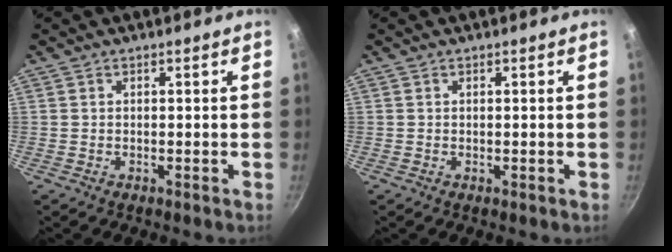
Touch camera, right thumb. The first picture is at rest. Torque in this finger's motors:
{"motor_torque": [0.10, -0.30, 0.19, -0.01, 0.06]}